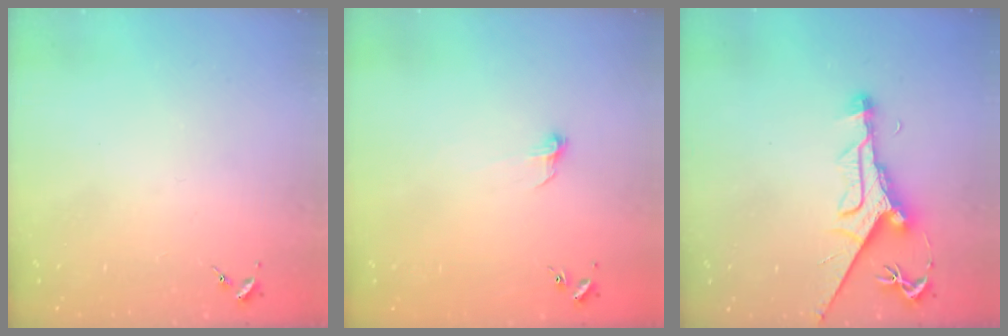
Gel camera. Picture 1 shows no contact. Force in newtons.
{"total": 5.3, "press": 5.2, "slide": 0.4}
{"total": 10.5, "press": 10.5, "slide": 0.8}